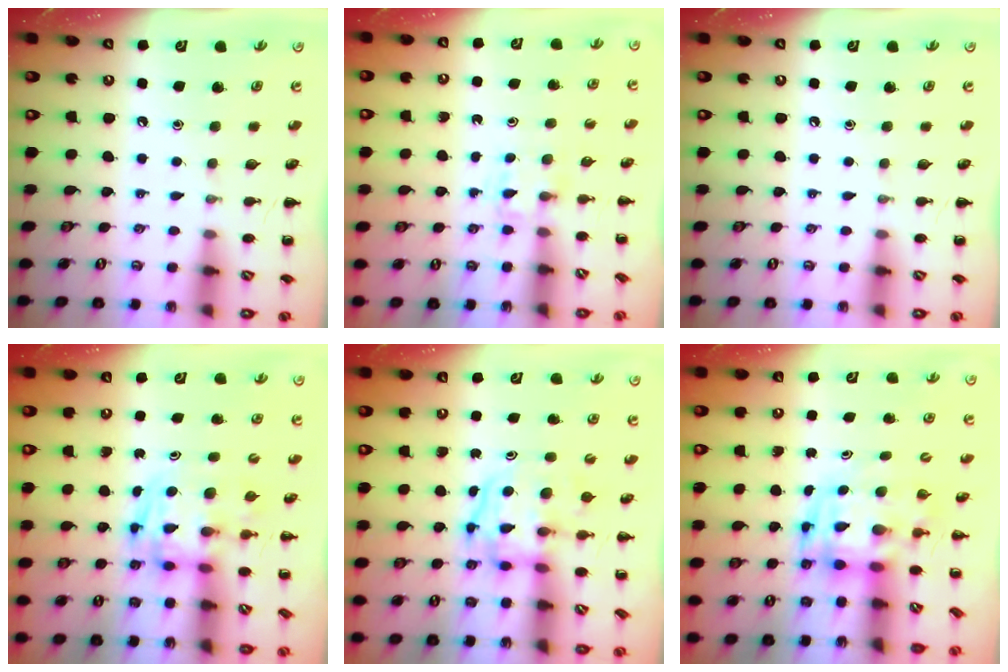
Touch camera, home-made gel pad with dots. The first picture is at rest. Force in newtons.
{"total": 2.4, "press": 2.3, "slide": 0.9}
{"total": 0.0}
{"total": 2.9, "press": 2.9, "slide": 0.5}
{"total": 3.7, "press": 3.7, "slide": 0.6}
{"total": 3.5, "press": 3.4, "slide": 0.7}